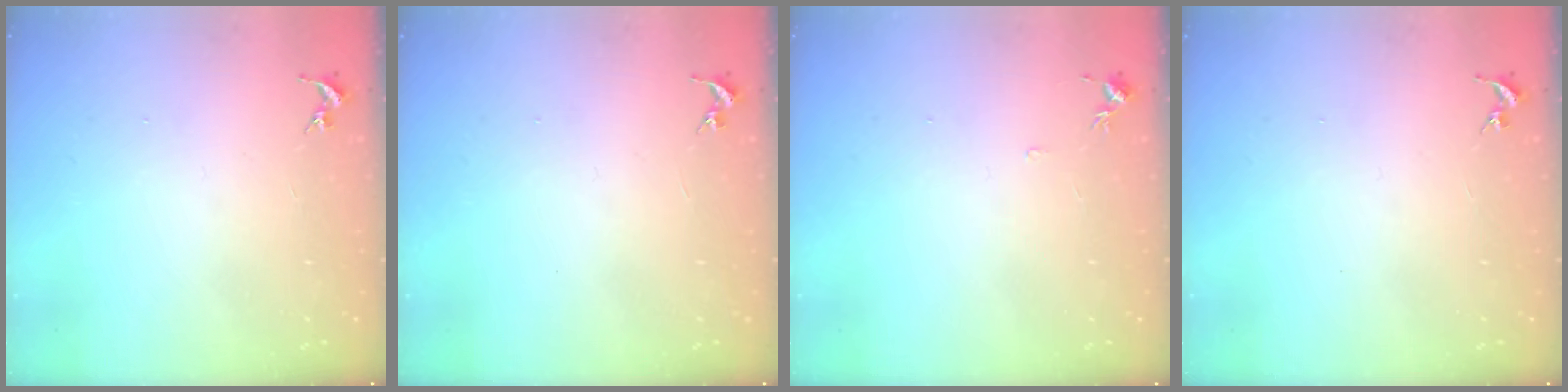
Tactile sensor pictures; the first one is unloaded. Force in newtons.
{"total": 0.0}
{"total": 4.3, "press": 4.2, "slide": 0.6}
{"total": 0.0}